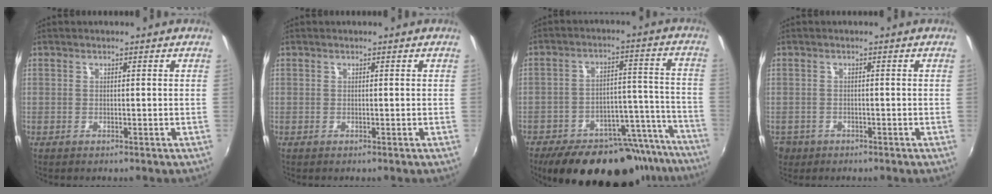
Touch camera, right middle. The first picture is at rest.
{"total": 0.0}
{"total": 25.8, "force": [-22.4, 8.8, 9.5], "torque": [-0.146, 0.039, -0.292]}
{"total": 4.1, "force": [-2.0, 3.3, 1.3], "torque": [-0.040, -0.006, -0.032]}